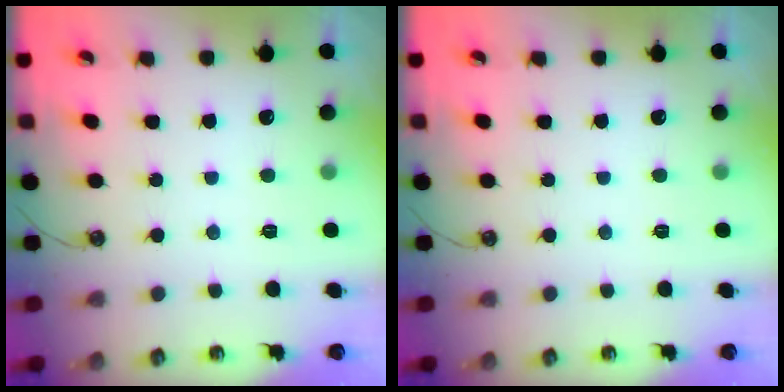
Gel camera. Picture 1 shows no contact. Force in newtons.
{"total": 0.0}